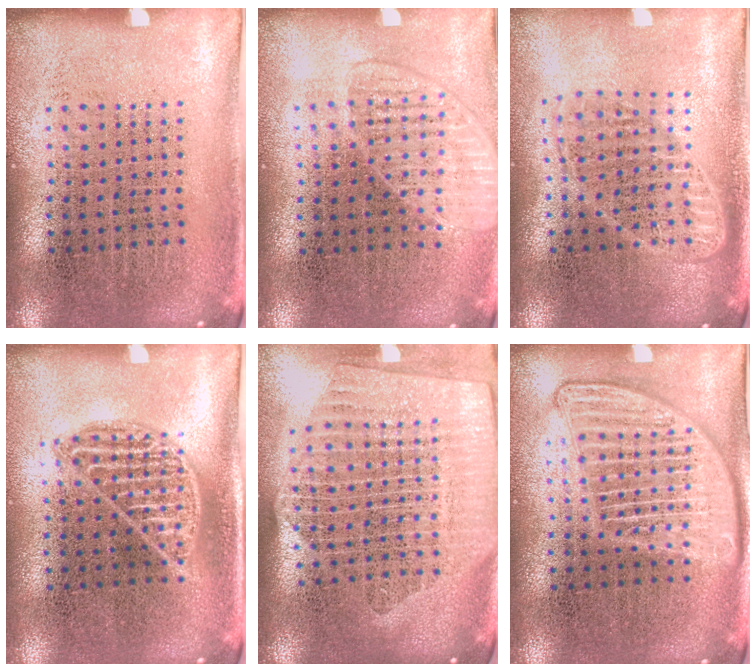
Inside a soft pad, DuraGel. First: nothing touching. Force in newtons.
{"total": 1.5, "press": 1.4, "slide": 0.4}
{"total": 1.8, "press": 1.5, "slide": 0.9}
{"total": 1.0, "press": 0.9, "slide": 0.3}
{"total": 2.3, "press": 2.1, "slide": 1.1}
{"total": 2.7, "press": 2.7, "slide": 0.2}